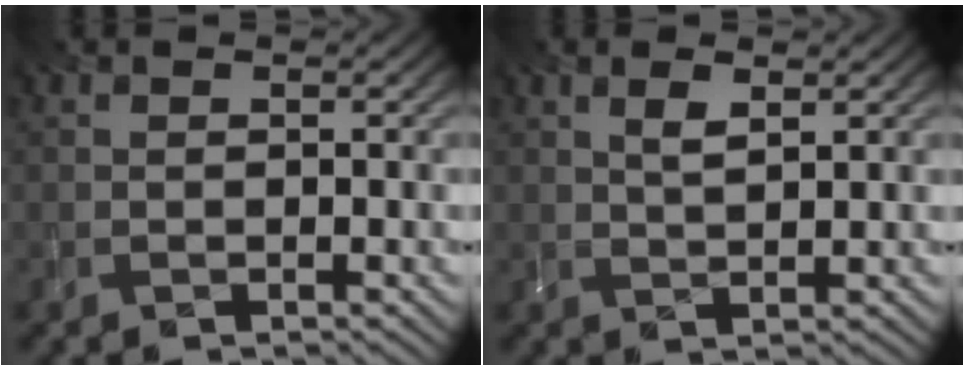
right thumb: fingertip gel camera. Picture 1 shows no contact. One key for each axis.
{"total": 2.4, "fx": 1.3, "fy": 0.6, "fz": 2.0, "tx": -0.044, "ty": -0.002, "tz": 0.028}